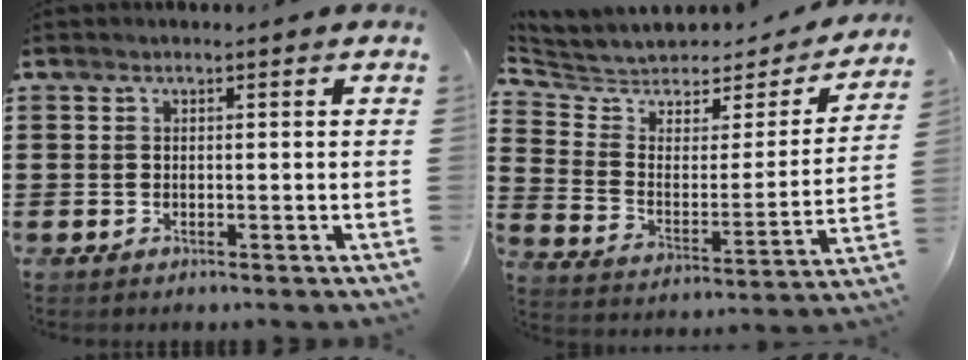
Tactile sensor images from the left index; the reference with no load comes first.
{"total": 4.9, "force": [4.4, 2.0, 0.7], "torque": [-0.048, -0.036, 0.069]}